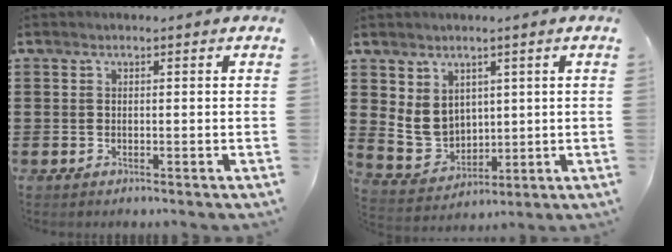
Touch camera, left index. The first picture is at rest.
{"total": 6.6, "force": [1.6, 5.6, 3.0], "torque": [-0.080, 0.001, 0.032]}